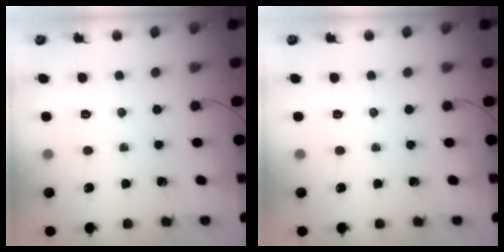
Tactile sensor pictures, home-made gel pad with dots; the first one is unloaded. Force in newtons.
{"total": 0.0}